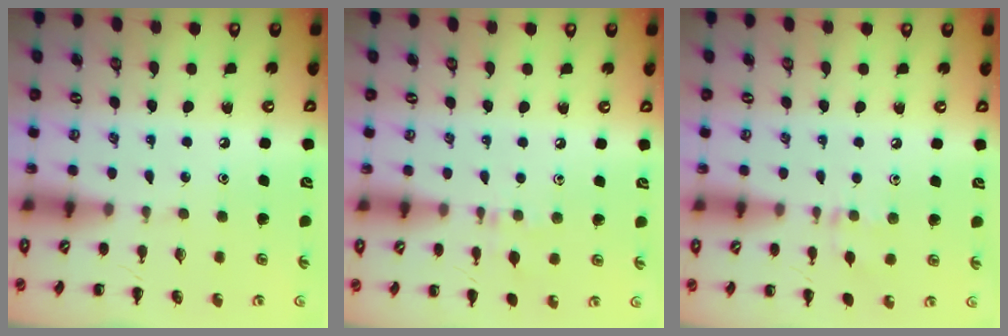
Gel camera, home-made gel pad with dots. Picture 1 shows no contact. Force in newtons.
{"total": 5.9, "press": 5.8, "slide": 1.2}
{"total": 6.2, "press": 5.9, "slide": 2.0}